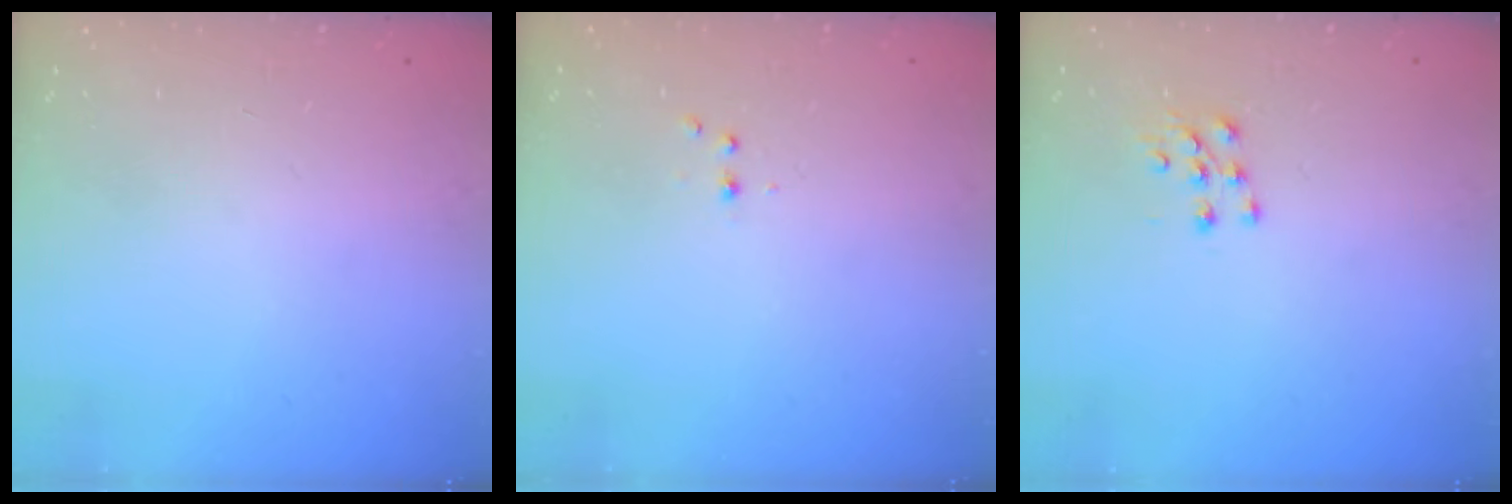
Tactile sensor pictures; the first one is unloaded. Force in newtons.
{"total": 2.3, "press": 2.1, "slide": 0.9}
{"total": 7.0, "press": 7.0, "slide": 0.7}